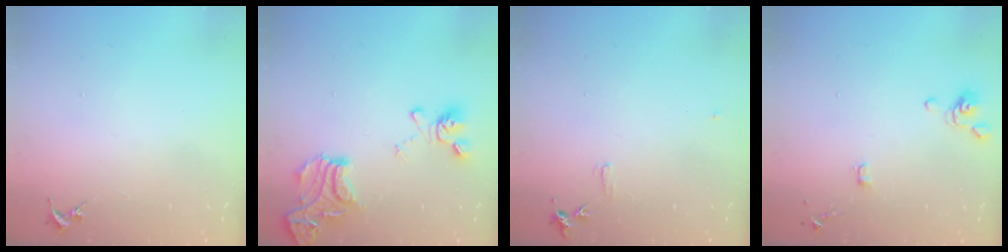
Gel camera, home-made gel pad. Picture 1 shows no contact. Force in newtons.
{"total": 17.7, "press": 17.7, "slide": 1.6}
{"total": 5.6, "press": 5.5, "slide": 0.7}
{"total": 4.1, "press": 4.0, "slide": 0.7}